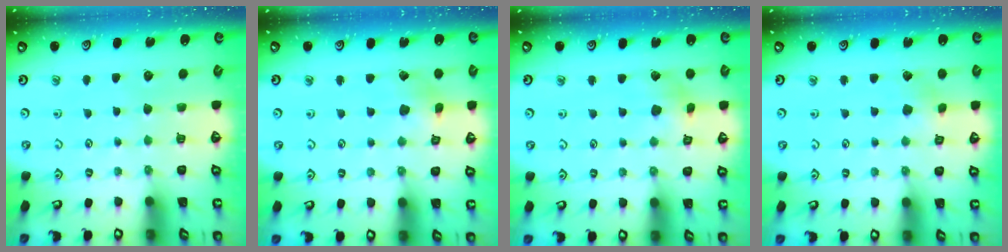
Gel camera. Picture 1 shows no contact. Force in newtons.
{"total": 4.4, "press": 4.4, "slide": 0.6}
{"total": 5.4, "press": 5.3, "slide": 0.7}
{"total": 3.2, "press": 3.1, "slide": 0.4}